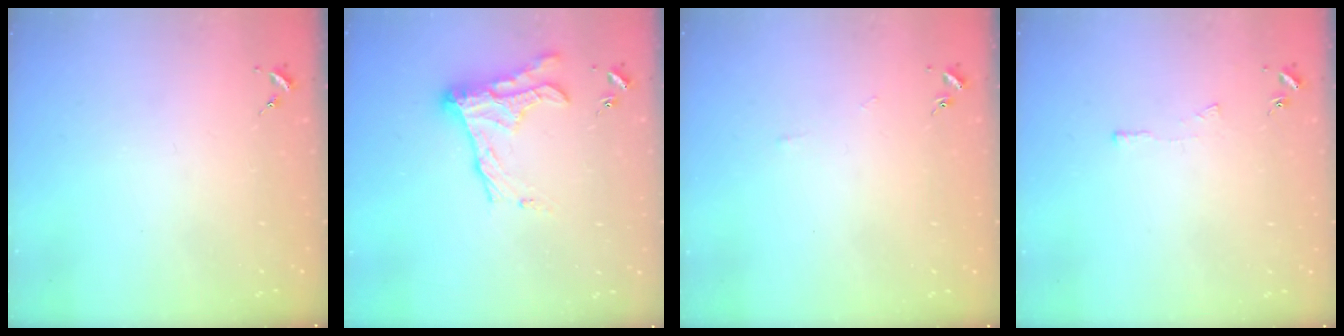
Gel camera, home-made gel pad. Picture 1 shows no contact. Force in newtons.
{"total": 16.1, "press": 16.0, "slide": 0.9}
{"total": 1.7, "press": 1.7, "slide": 0.3}
{"total": 3.6, "press": 3.6, "slide": 0.4}